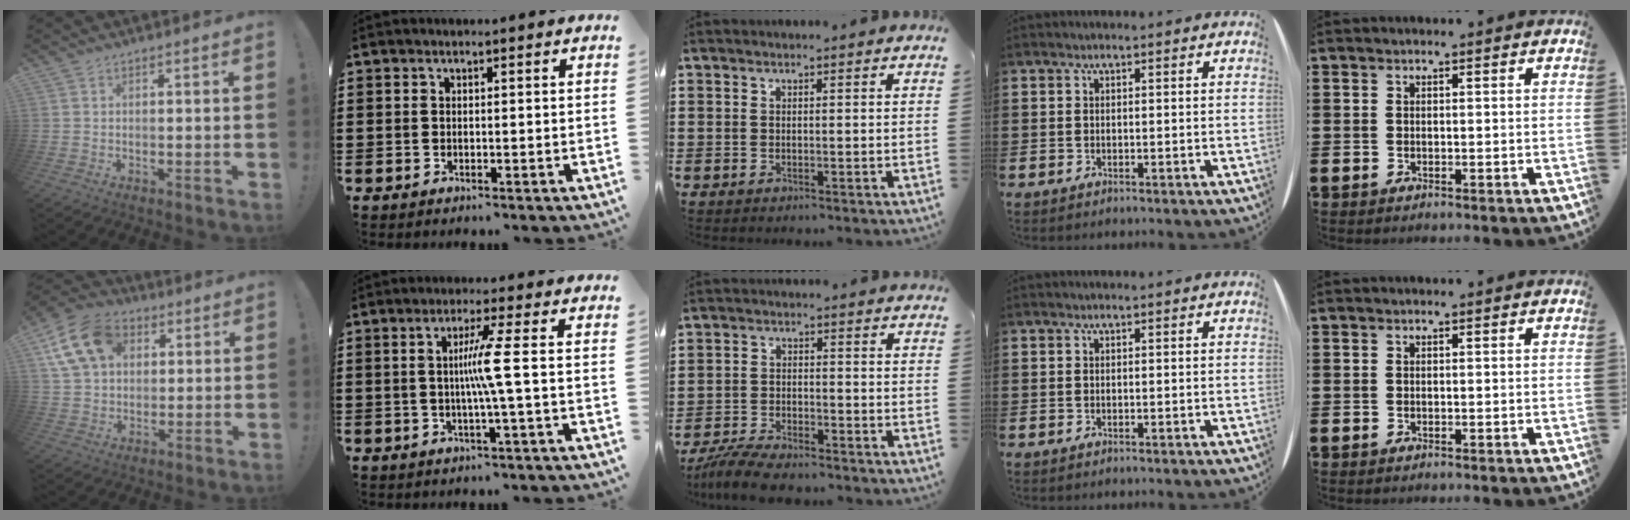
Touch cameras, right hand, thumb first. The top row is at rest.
{"thumb": {"total": 15.6, "force": [5.3, 11.6, 9.0], "torque": [-0.154, -0.009, 0.103]}, "index": {"total": 5.6, "force": [-0.1, -1.2, 5.5], "torque": [-0.101, -0.009, -0.011]}, "middle": {"total": 5.5, "force": [-5.2, 0.6, 1.7], "torque": [-0.048, -0.005, -0.104]}}